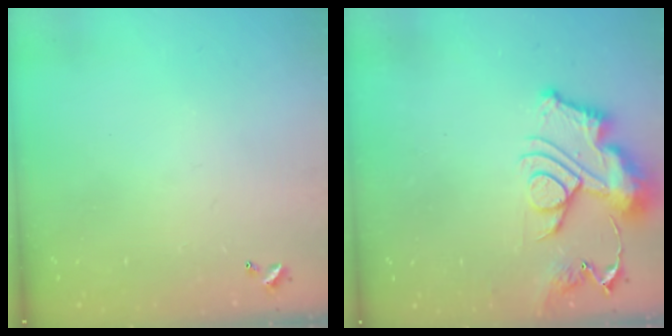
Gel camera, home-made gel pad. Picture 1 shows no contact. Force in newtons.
{"total": 13.4, "press": 13.4, "slide": 1.4}